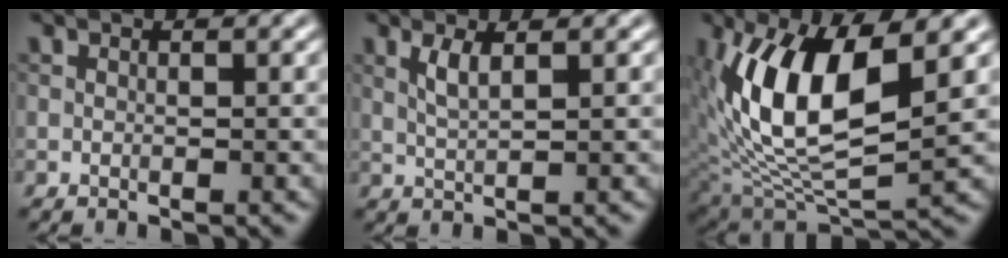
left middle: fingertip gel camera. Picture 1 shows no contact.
{"total": 1.8, "force": [0.7, 0.3, 1.6], "torque": [-0.038, 0.000, 0.013]}
{"total": 10.3, "force": [2.5, 4.4, 9.0], "torque": [-0.182, -0.009, 0.047]}